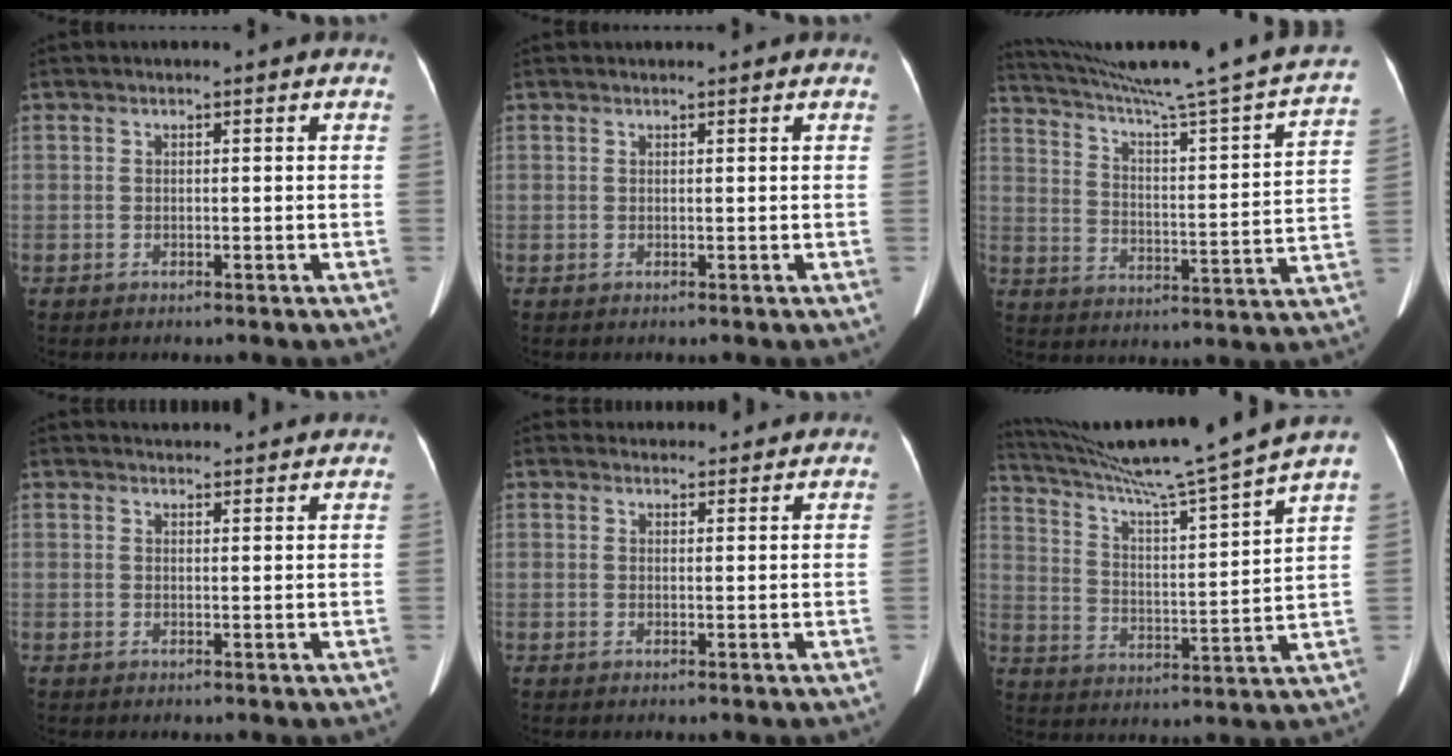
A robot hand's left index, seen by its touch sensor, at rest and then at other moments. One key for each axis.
{"total": 0.9, "fx": 0.9, "fy": 0.2, "fz": 0.3, "tx": -0.009, "ty": 0.014, "tz": 0.014}
{"total": 26.4, "fx": 23.2, "fy": -1.1, "fz": 12.6, "tx": -0.203, "ty": -0.063, "tz": 0.312}
{"total": 7.3, "fx": 7.1, "fy": 1.1, "fz": 1.5, "tx": -0.015, "ty": 0.022, "tz": 0.075}
{"total": 5.3, "fx": 5.0, "fy": 1.7, "fz": 0.2, "tx": 0.000, "ty": 0.016, "tz": 0.054}
{"total": 20.6, "fx": 17.8, "fy": -2.7, "fz": 9.9, "tx": -0.172, "ty": -0.034, "tz": 0.270}